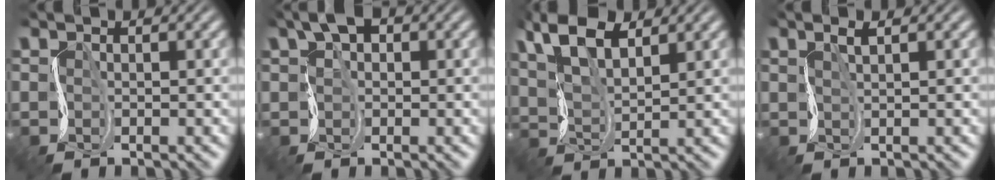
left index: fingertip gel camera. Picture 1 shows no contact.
{"total": 3.8, "force": [1.1, 2.5, 2.7], "torque": [-0.051, 0.012, 0.002]}
{"total": 7.3, "force": [3.5, 3.2, 5.5], "torque": [-0.128, 0.013, 0.057]}
{"total": 1.3, "force": [0.2, 0.0, 1.2], "torque": [-0.021, -0.003, 0.004]}